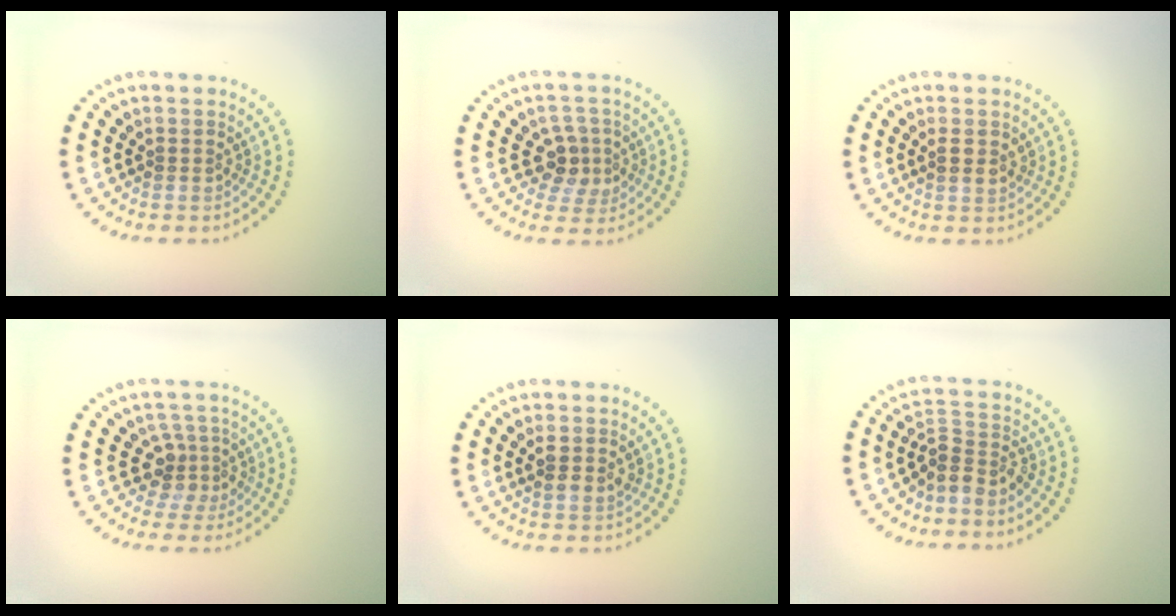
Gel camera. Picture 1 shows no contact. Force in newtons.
{"total": 2.8, "press": 2.5, "slide": 1.3}
{"total": 1.1, "press": 1.1, "slide": 0.3}
{"total": 2.7, "press": 2.0, "slide": 1.9}
{"total": 1.9, "press": 1.8, "slide": 0.6}
{"total": 2.7, "press": 2.0, "slide": 1.8}